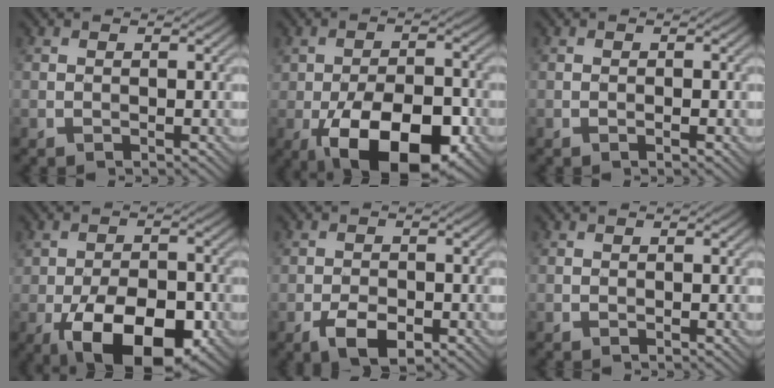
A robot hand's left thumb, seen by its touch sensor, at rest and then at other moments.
{"total": 15.1, "force": [-6.2, 7.4, 11.7], "torque": [-0.192, -0.017, -0.102]}
{"total": 0.8, "force": [-0.3, 0.1, 0.7], "torque": [-0.011, 0.000, -0.006]}
{"total": 13.3, "force": [-5.6, 6.8, 10.0], "torque": [-0.172, -0.024, -0.088]}
{"total": 4.1, "force": [-2.1, 2.1, 2.8], "torque": [-0.051, -0.006, -0.037]}
{"total": 0.0}